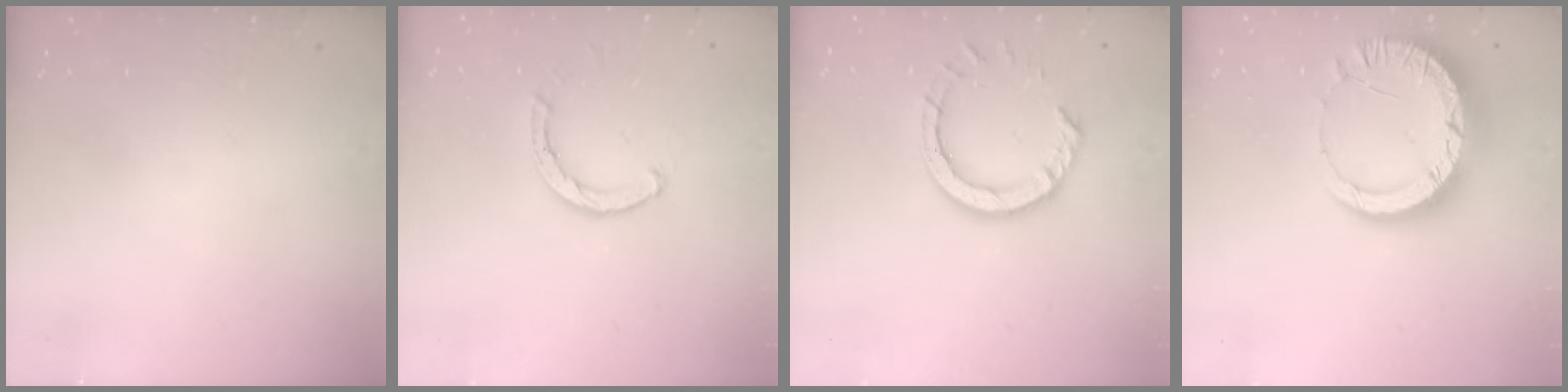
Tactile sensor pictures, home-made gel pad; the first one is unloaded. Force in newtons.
{"total": 2.1, "press": 2.1, "slide": 0.1}
{"total": 8.6, "press": 8.5, "slide": 0.6}
{"total": 12.8, "press": 12.8, "slide": 1.2}